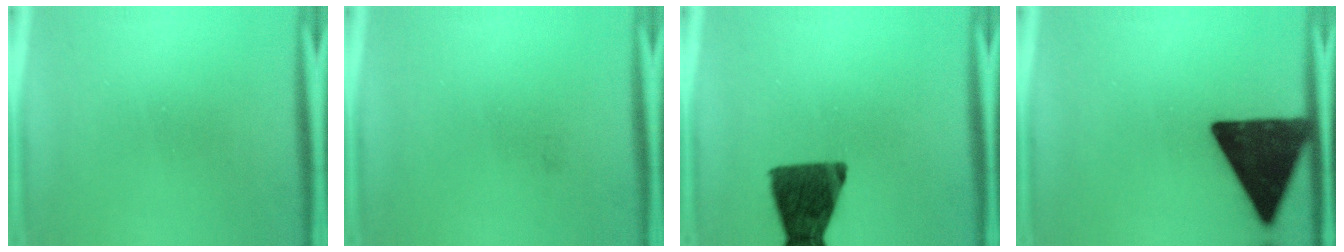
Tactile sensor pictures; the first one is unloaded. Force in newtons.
{"total": 0.7}
{"total": 13.7}
{"total": 17.1}